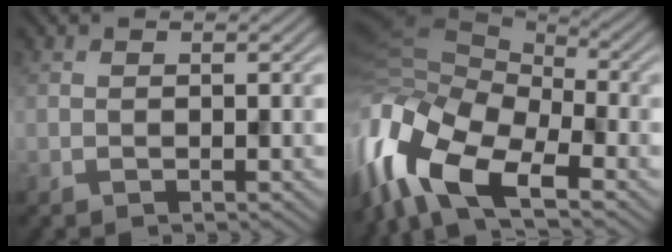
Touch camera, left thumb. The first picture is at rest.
{"total": 16.6, "force": [-6.7, 8.1, 12.9], "torque": [-0.314, -0.017, -0.117]}